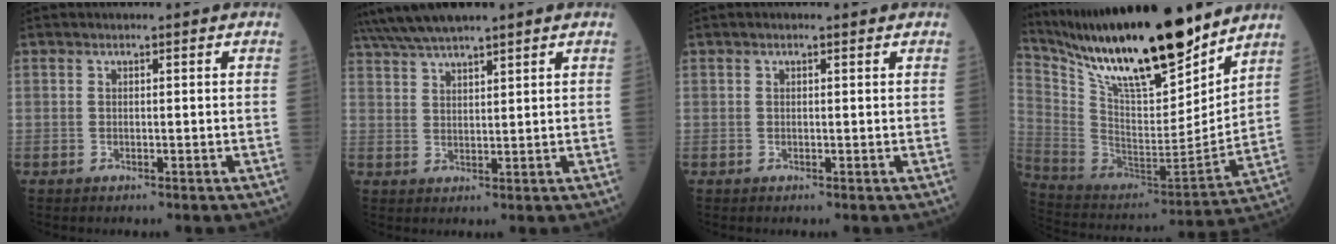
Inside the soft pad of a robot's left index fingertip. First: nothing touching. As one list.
[{"total": 7.4, "force": [6.5, 0.0, 3.6], "torque": [-0.073, 0.033, 0.120]}, {"total": 0.7, "force": [0.5, 0.2, 0.5], "torque": [-0.014, 0.006, 0.005]}, {"total": 24.5, "force": [19.8, 4.0, 14.0], "torque": [-0.259, -0.021, 0.346]}]